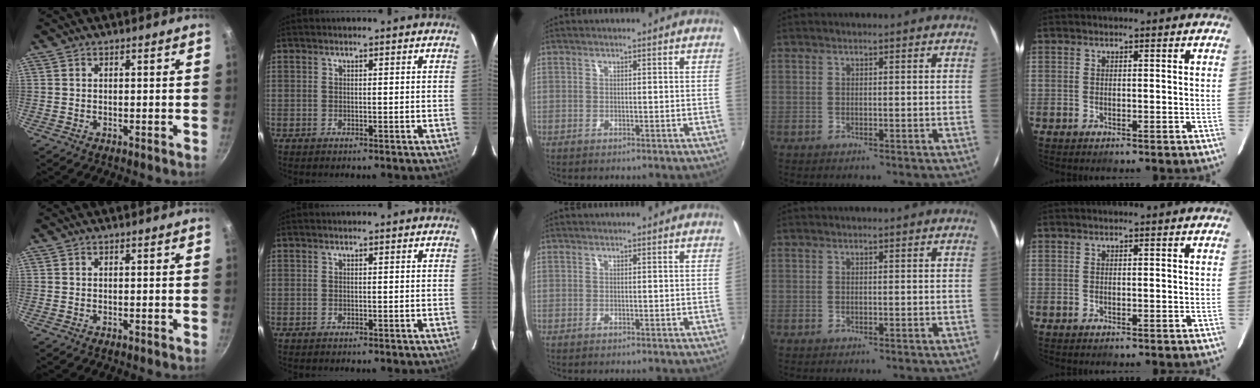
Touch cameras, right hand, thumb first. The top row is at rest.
{}